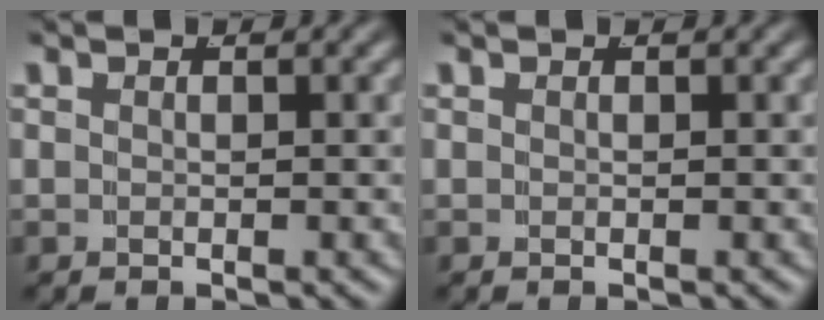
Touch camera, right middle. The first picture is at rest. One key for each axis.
{"total": 0.0}